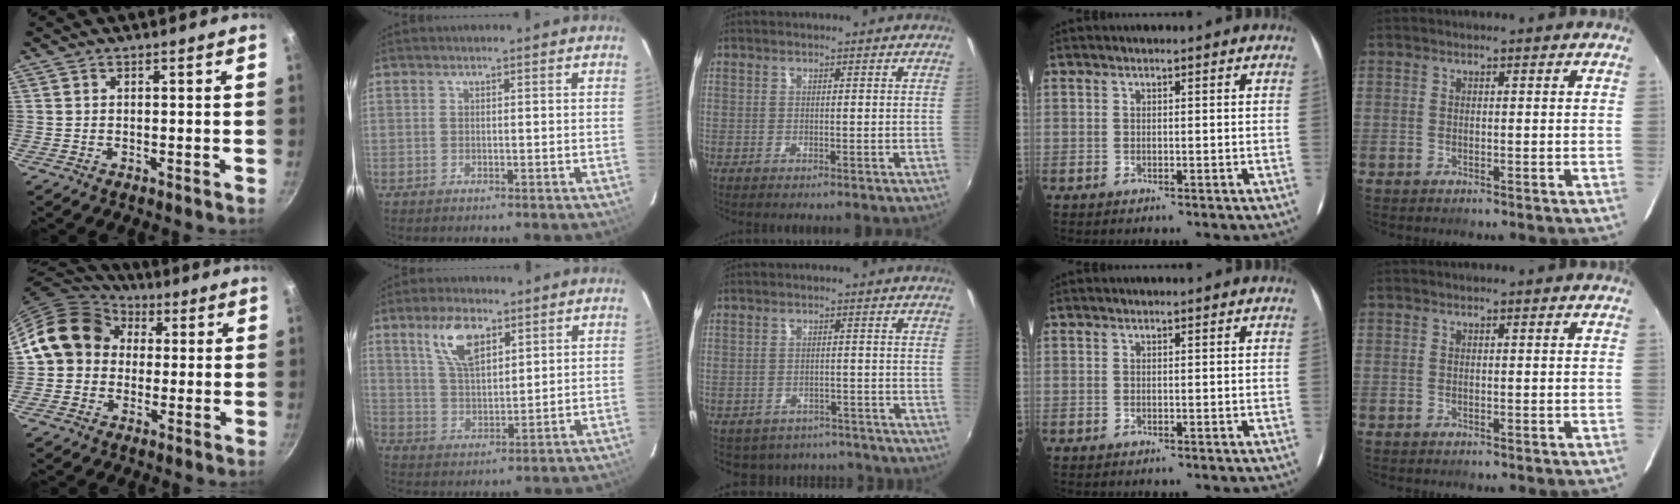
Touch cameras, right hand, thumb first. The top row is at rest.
{"thumb": {"total": 14.2, "force": [1.9, 12.2, 7.1], "torque": [-0.097, 0.032, 0.017]}, "index": {"total": 9.1, "force": [5.0, 4.1, 6.4], "torque": [-0.122, 0.012, 0.100]}, "middle": {"total": 10.1, "force": [-8.5, 5.0, 2.4], "torque": [-0.057, 0.010, -0.099]}}